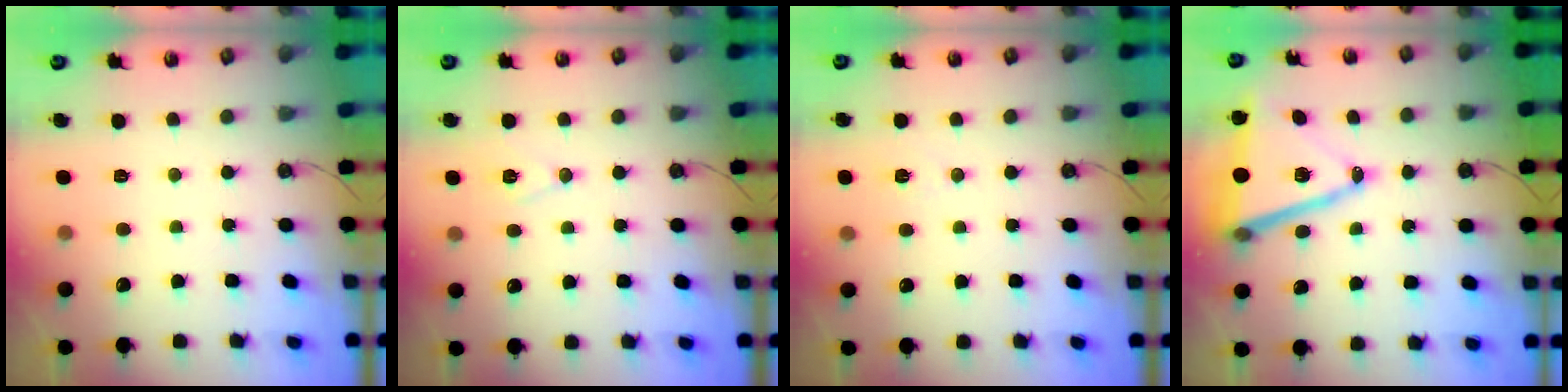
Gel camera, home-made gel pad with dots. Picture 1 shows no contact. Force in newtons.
{"total": 7.5, "press": 6.6, "slide": 3.6}
{"total": 3.6, "press": 2.5, "slide": 2.6}
{"total": 16.6, "press": 16.2, "slide": 3.6}